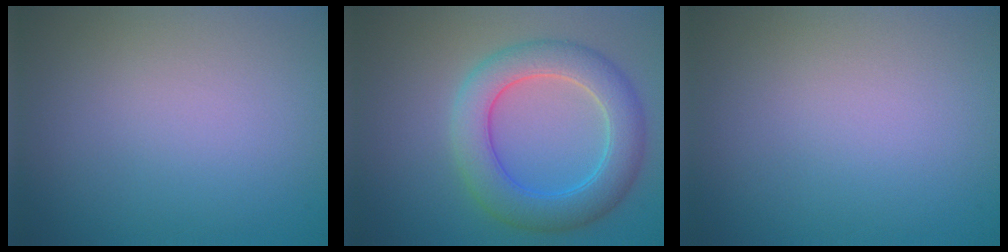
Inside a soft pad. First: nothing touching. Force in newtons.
{"total": 6.2, "press": 6.2, "slide": 0.3}
{"total": 0.0}